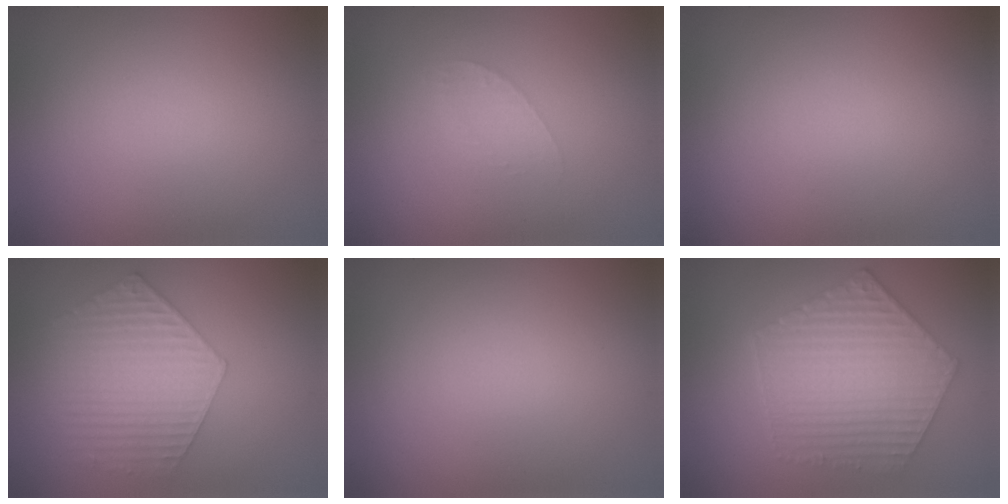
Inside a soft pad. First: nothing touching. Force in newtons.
{"total": 1.0, "press": 1.0, "slide": 0.1}
{"total": 0.0}
{"total": 5.9, "press": 4.4, "slide": 3.9}
{"total": 0.0}
{"total": 5.9, "press": 4.8, "slide": 3.6}